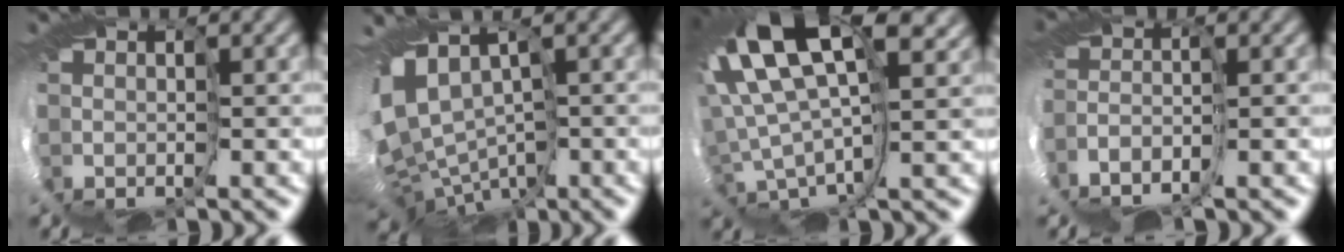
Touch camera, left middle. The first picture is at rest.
{"total": 5.6, "force": [-1.9, 3.0, 4.4], "torque": [-0.118, -0.005, -0.011]}
{"total": 11.2, "force": [5.7, 3.1, 9.1], "torque": [-0.235, 0.012, 0.114]}
{"total": 4.0, "force": [-3.6, -1.6, 0.4], "torque": [-0.052, -0.002, -0.060]}